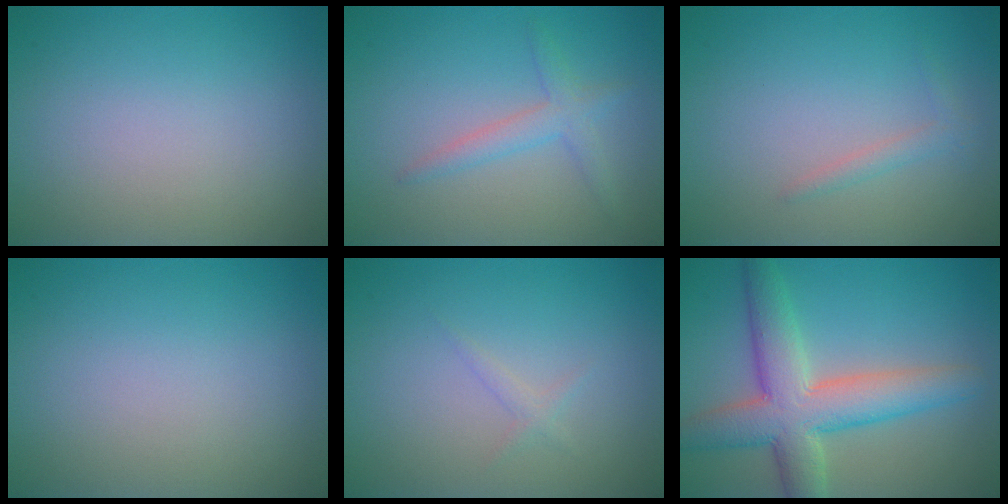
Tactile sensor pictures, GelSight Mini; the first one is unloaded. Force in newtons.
{"total": 2.1, "press": 2.1, "slide": 0.1}
{"total": 1.1, "press": 1.1, "slide": 0.0}
{"total": 0.0}
{"total": 0.8, "press": 0.8, "slide": 0.0}
{"total": 7.6, "press": 7.6, "slide": 0.5}